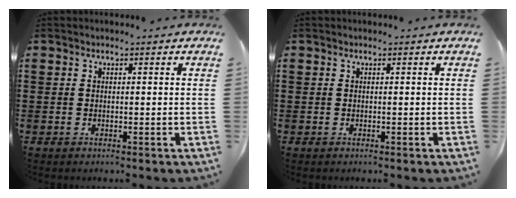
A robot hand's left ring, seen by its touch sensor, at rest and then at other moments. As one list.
[{"total": 0.0}]